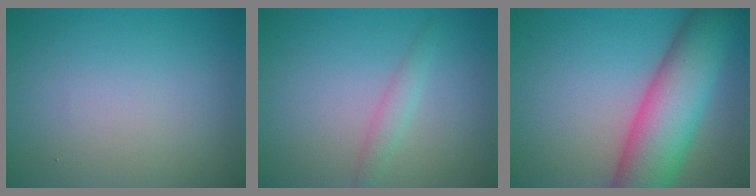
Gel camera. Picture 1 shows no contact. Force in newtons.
{"total": 1.6, "press": 1.6, "slide": 0.0}
{"total": 10.3, "press": 10.3, "slide": 0.7}